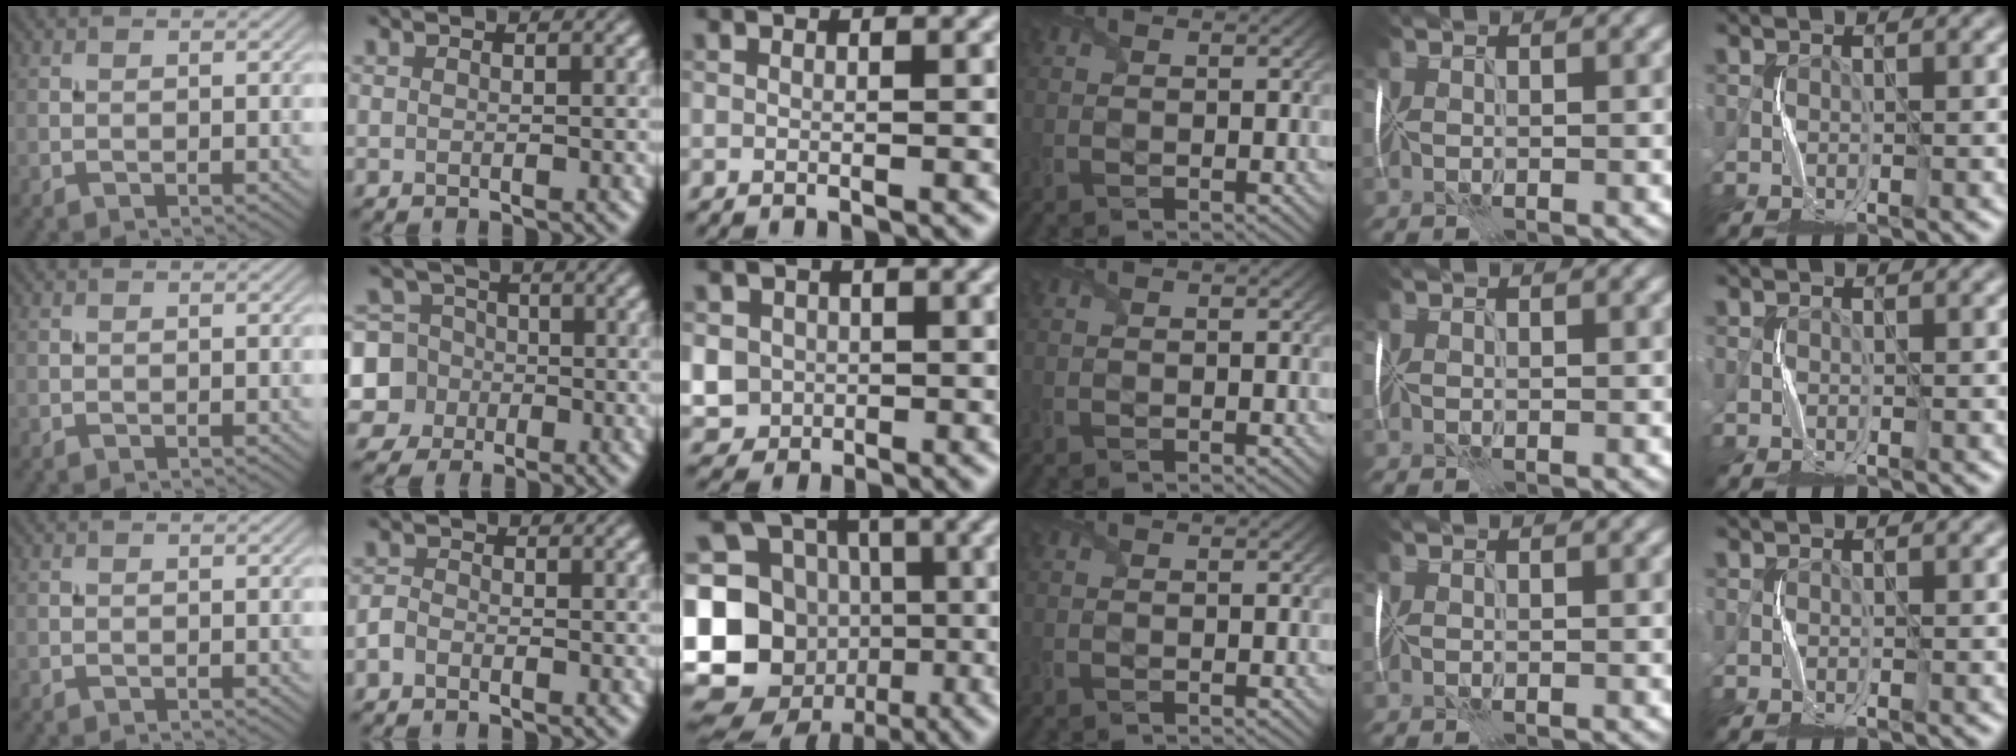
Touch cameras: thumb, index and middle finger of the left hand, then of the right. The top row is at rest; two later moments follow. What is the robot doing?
{"motion": "fold", "object": "shipping label"}